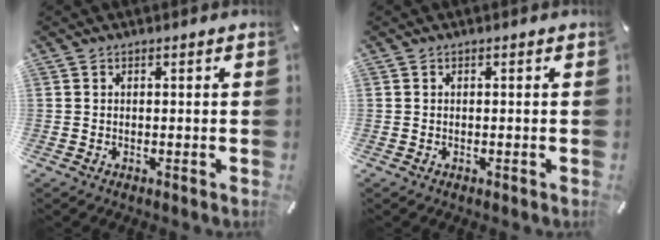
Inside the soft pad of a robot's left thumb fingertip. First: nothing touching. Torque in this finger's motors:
{"motor_torque": [-0.24, -0.42, 0.12, 0.08, 0.00]}